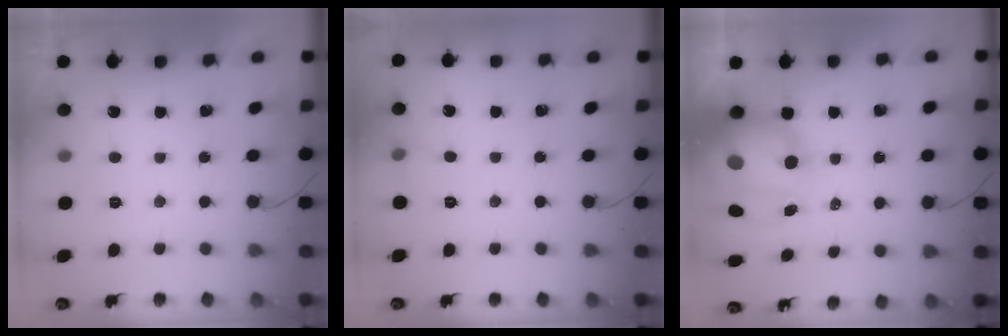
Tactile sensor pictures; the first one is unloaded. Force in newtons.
{"total": 4.3, "press": 4.0, "slide": 1.5}
{"total": 15.5, "press": 15.0, "slide": 3.7}